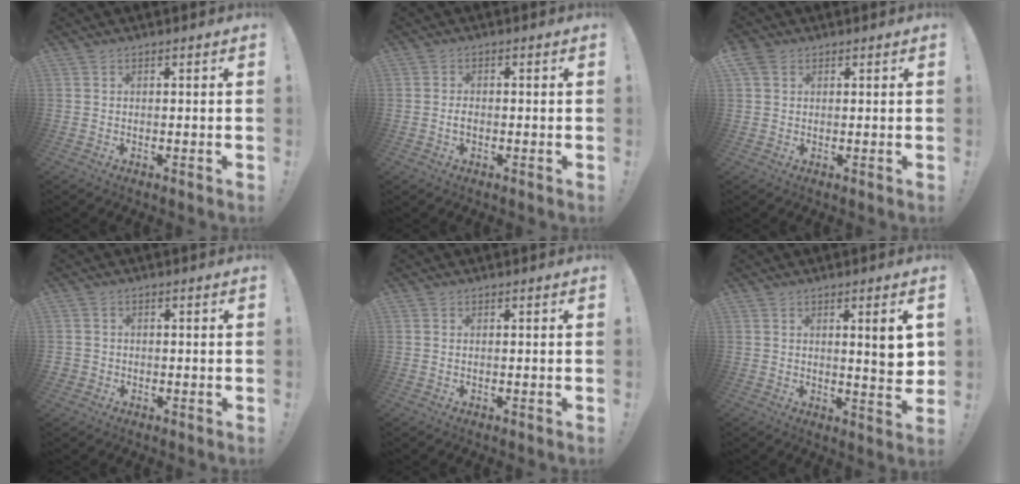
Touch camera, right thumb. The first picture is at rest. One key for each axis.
{"total": 1.6, "fx": -0.8, "fy": 1.0, "fz": 0.9, "tx": -0.015, "ty": 0.004, "tz": -0.014}
{"total": 3.7, "fx": 2.0, "fy": 2.6, "fz": 1.9, "tx": -0.033, "ty": 0.000, "tz": 0.041}
{"total": 1.7, "fx": -0.6, "fy": 1.4, "fz": 0.7, "tx": -0.012, "ty": 0.004, "tz": -0.011}
{"total": 0.0}
{"total": 6.6, "fx": 1.9, "fy": 0.7, "fz": 6.3, "tx": -0.073, "ty": -0.017, "tz": 0.025}